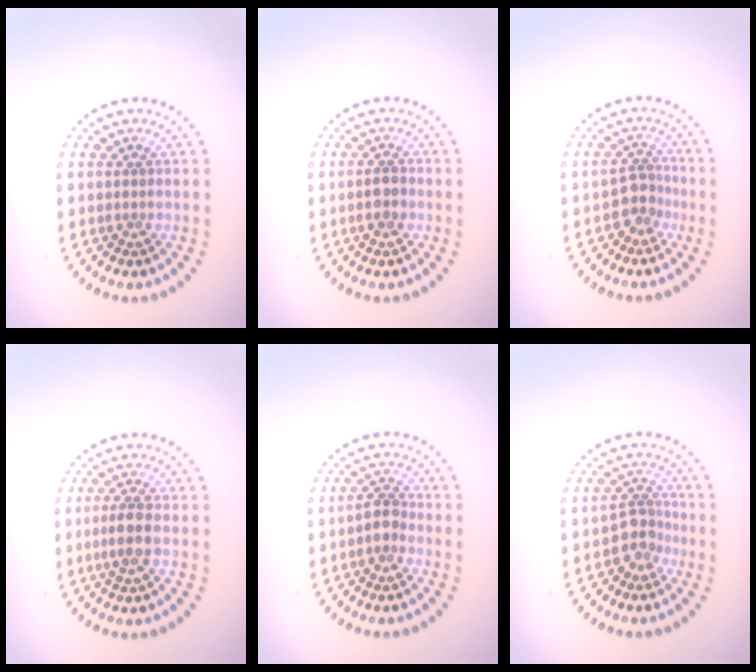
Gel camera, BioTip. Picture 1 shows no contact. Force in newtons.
{"total": 1.7, "press": 1.7, "slide": 0.3}
{"total": 2.3, "press": 1.8, "slide": 1.5}
{"total": 2.1, "press": 1.9, "slide": 0.9}
{"total": 1.6, "press": 1.4, "slide": 0.7}
{"total": 2.5, "press": 1.9, "slide": 1.6}